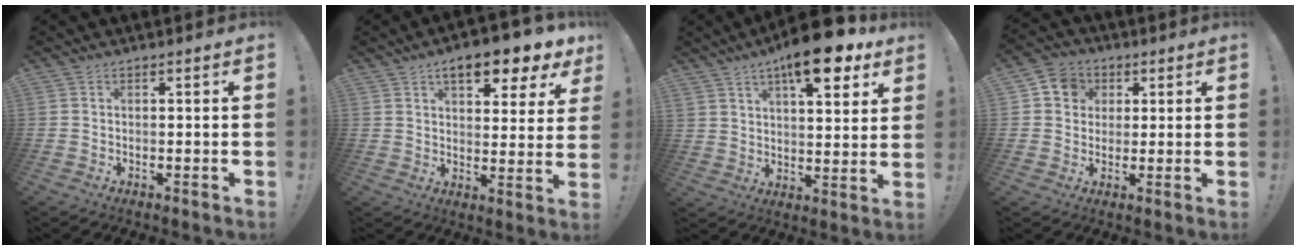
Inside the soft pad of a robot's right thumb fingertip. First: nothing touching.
{"total": 10.1, "force": [6.4, 3.4, 7.1], "torque": [-0.094, -0.040, 0.103]}
{"total": 17.5, "force": [10.8, 7.2, 11.7], "torque": [-0.156, -0.071, 0.179]}
{"total": 8.4, "force": [2.1, 7.6, 2.9], "torque": [-0.041, 0.007, 0.043]}